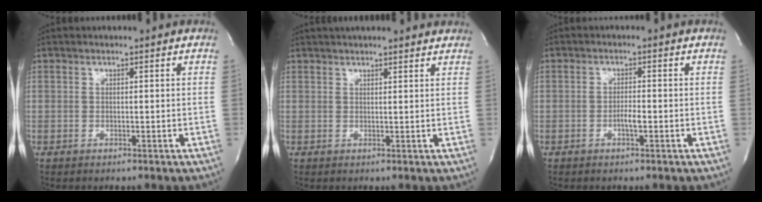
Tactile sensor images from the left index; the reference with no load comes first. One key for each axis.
{"total": 10.8, "fx": 9.6, "fy": 1.8, "fz": 4.5, "tx": -0.061, "ty": 0.031, "tz": 0.119}
{"total": 1.9, "fx": -0.8, "fy": 0.3, "fz": 1.7, "tx": -0.031, "ty": 0.001, "tz": -0.015}